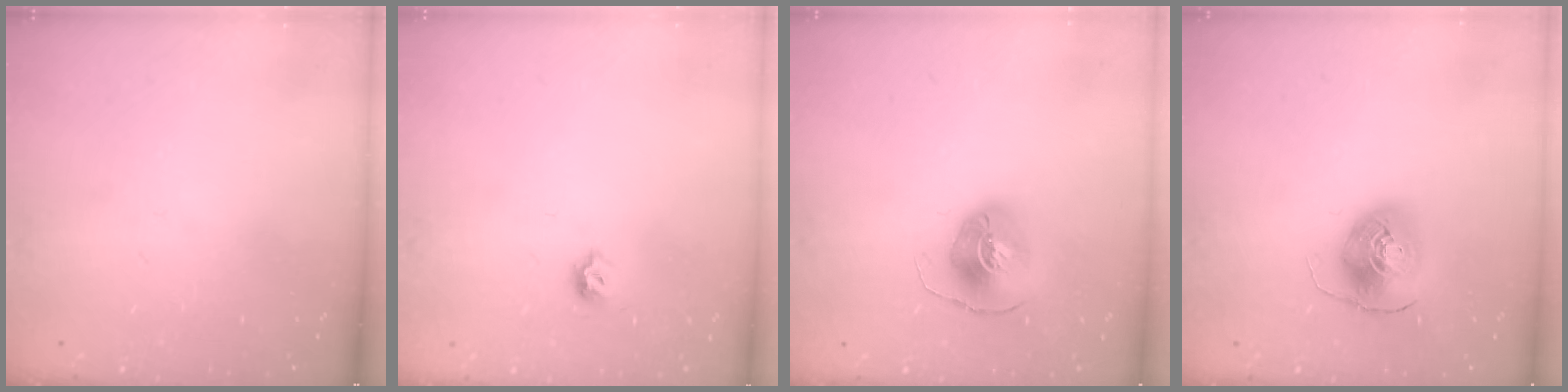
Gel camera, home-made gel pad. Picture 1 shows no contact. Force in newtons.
{"total": 4.0, "press": 3.9, "slide": 0.8}
{"total": 8.1, "press": 8.1, "slide": 0.1}
{"total": 8.1, "press": 8.1, "slide": 0.6}